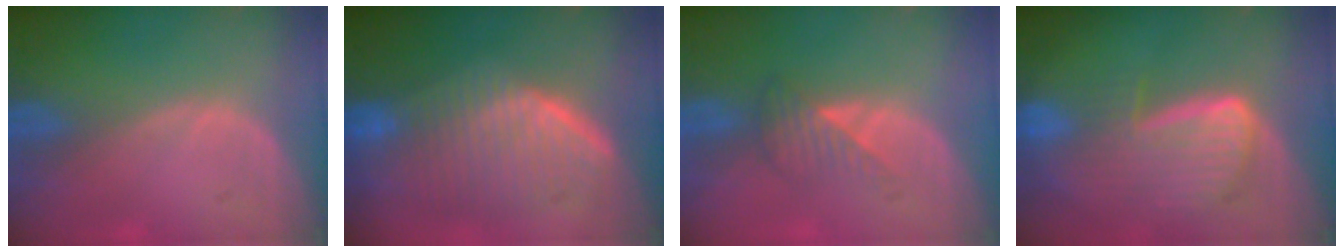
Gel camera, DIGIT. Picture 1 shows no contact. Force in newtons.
{"total": 10.0, "press": 9.0, "slide": 4.4}
{"total": 3.4, "press": 3.1, "slide": 1.4}
{"total": 9.1, "press": 8.0, "slide": 4.5}